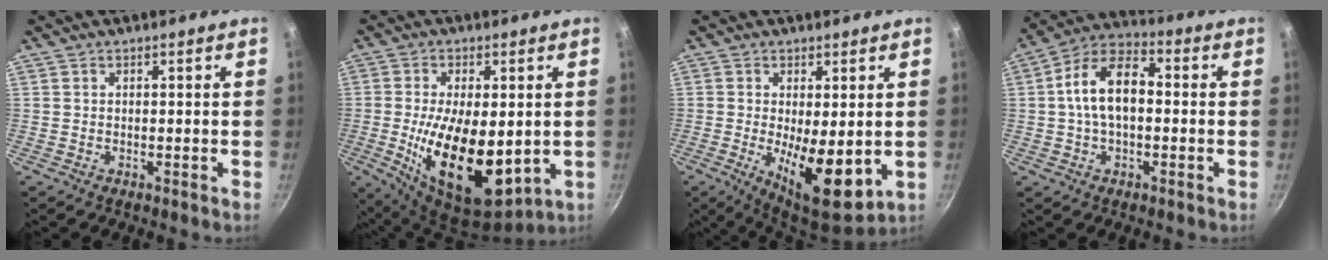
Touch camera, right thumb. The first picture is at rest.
{"total": 18.7, "force": [-1.7, 9.3, 16.1], "torque": [-0.269, -0.018, -0.015]}
{"total": 12.2, "force": [-1.3, 4.6, 11.2], "torque": [-0.159, -0.020, -0.005]}
{"total": 12.0, "force": [0.2, 7.0, 9.7], "torque": [-0.158, 0.039, -0.010]}